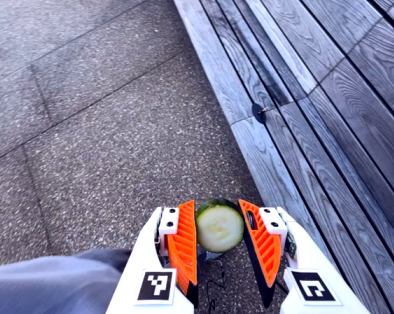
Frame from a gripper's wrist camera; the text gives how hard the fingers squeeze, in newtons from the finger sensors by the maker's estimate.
{"total": 10.4, "left": 10.5, "right": 10.3}